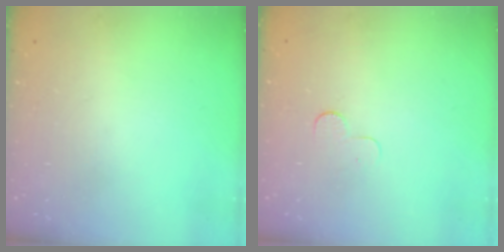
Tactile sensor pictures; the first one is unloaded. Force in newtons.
{"total": 2.9, "press": 2.9, "slide": 0.3}